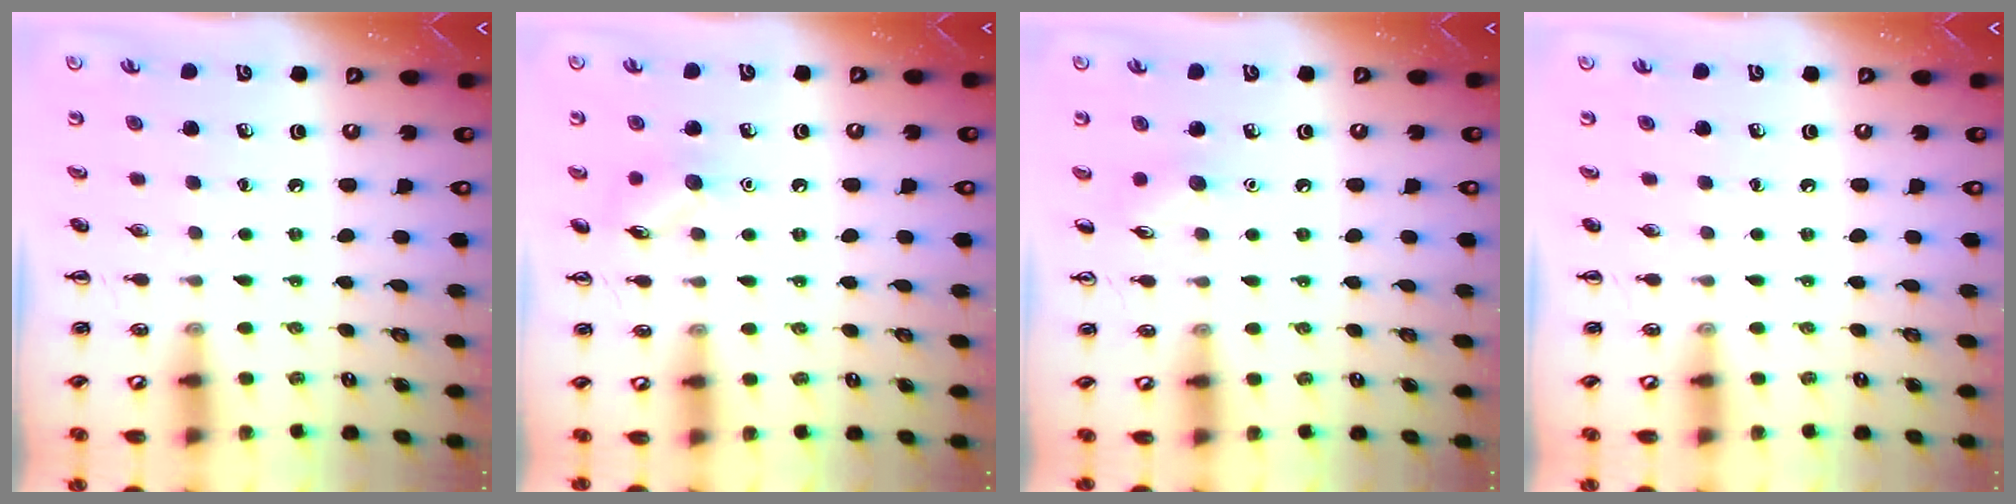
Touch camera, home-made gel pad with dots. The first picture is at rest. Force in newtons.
{"total": 6.9, "press": 6.8, "slide": 1.3}
{"total": 5.7, "press": 5.5, "slide": 1.5}
{"total": 0.0}